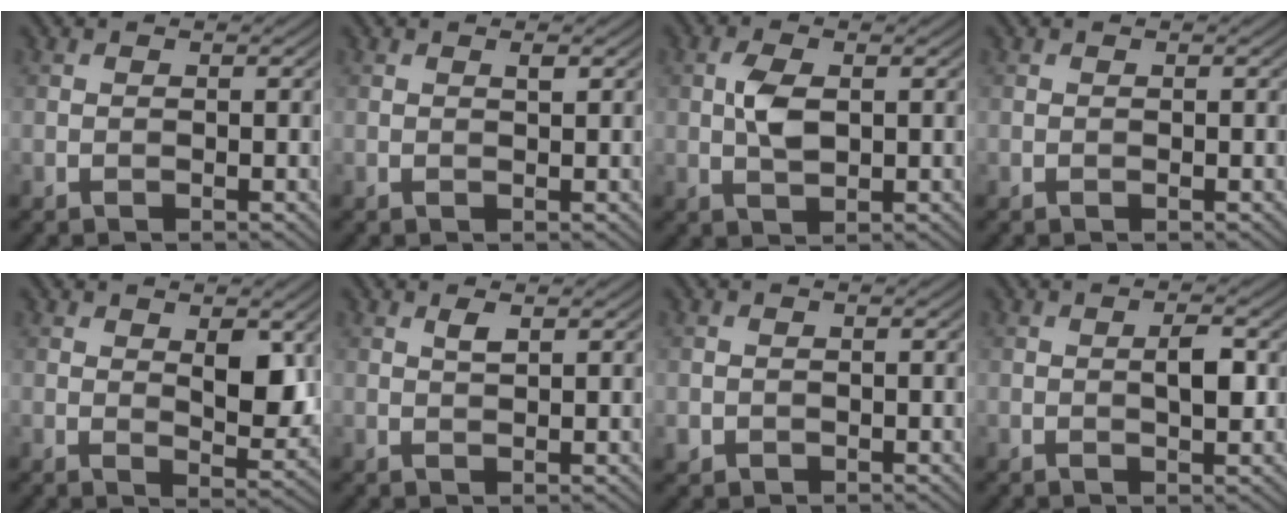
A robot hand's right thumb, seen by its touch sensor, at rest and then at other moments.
{"total": 0.8, "force": [0.4, 0.1, 0.6], "torque": [-0.011, -0.001, 0.007]}
{"total": 3.7, "force": [0.4, 1.9, 3.1], "torque": [-0.071, 0.000, 0.009]}
{"total": 0.0}
{"total": 5.3, "force": [1.7, 2.5, 4.4], "torque": [-0.069, -0.008, 0.034]}
{"total": 1.3, "force": [0.8, 0.3, 1.0], "torque": [-0.025, 0.002, 0.017]}
{"total": 1.0, "force": [-0.3, 1.0, 0.2], "torque": [-0.008, -0.008, -0.005]}
{"total": 2.6, "force": [0.2, 0.8, 2.5], "torque": [-0.045, 0.001, 0.000]}